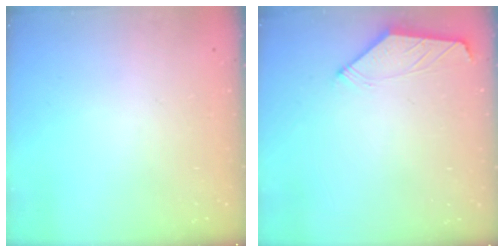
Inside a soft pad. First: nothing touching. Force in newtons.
{"total": 2.0, "press": 1.9, "slide": 0.5}